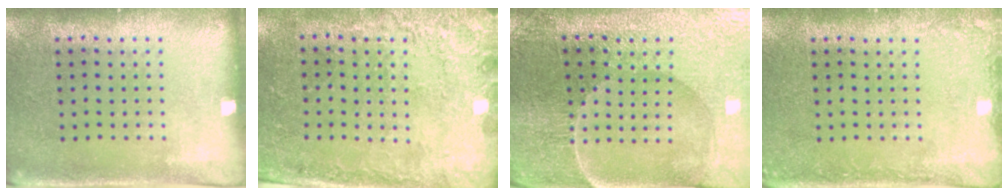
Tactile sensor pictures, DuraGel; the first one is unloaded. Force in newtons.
{"total": 2.6, "press": 2.3, "slide": 1.2}
{"total": 3.5, "press": 3.5, "slide": 0.3}
{"total": 1.4, "press": 1.4, "slide": 0.2}